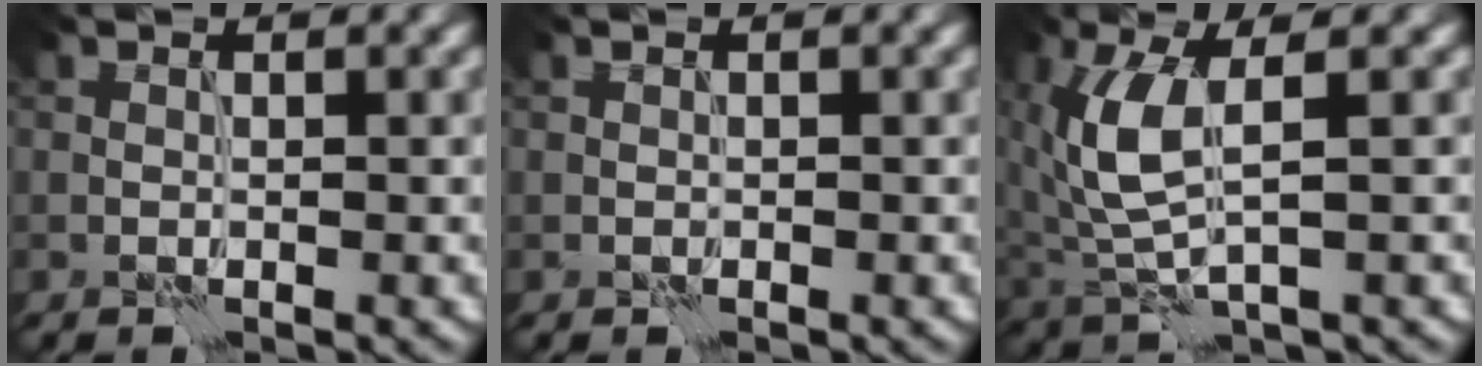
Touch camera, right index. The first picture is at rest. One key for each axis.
{"total": 0.0}
{"total": 5.7, "fx": 0.9, "fy": 2.3, "fz": 5.1, "tx": -0.137, "ty": -0.005, "tz": 0.023}